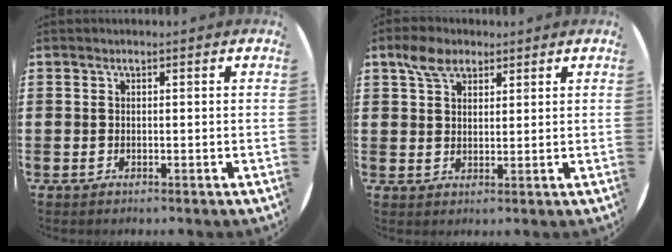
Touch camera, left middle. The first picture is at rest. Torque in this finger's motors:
{"motor_torque": [0.57, -0.43, 0.01, -0.01]}